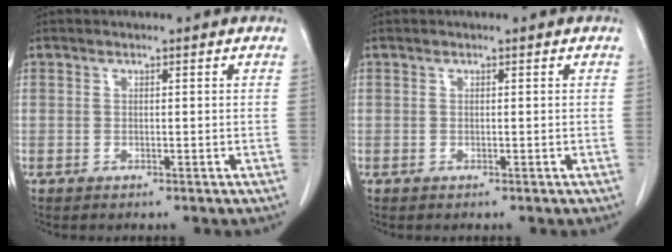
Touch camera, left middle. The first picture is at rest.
{"total": 0.0}